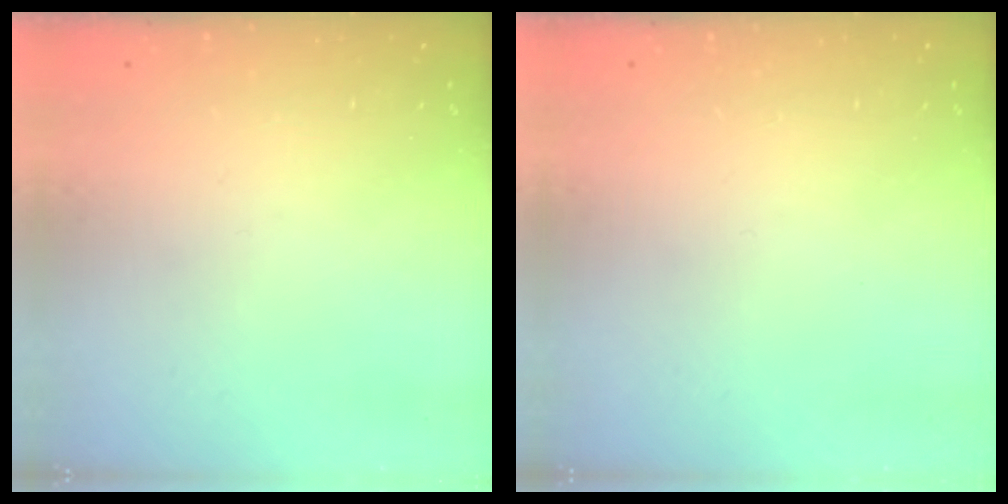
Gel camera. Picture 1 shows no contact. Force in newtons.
{"total": 0.0}